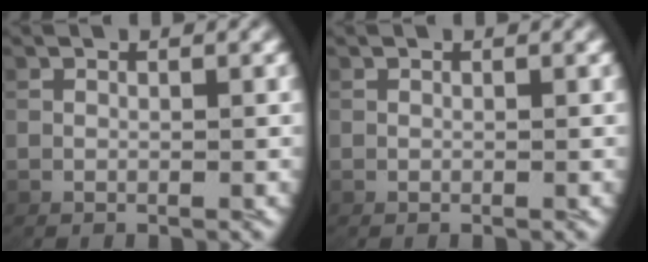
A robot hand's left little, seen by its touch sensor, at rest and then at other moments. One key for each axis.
{"total": 0.0}